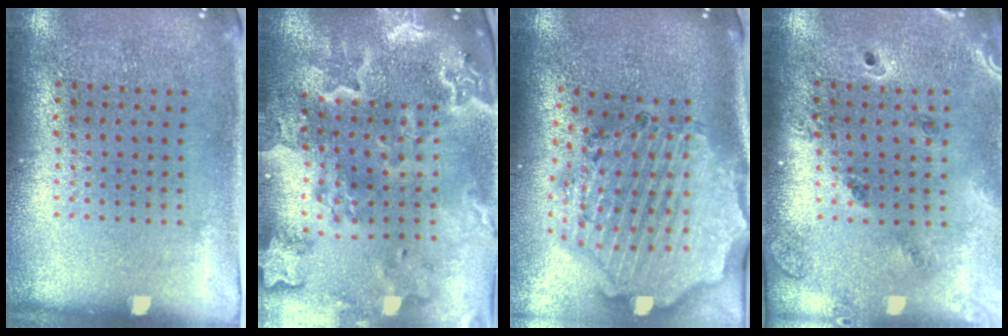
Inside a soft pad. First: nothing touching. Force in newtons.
{"total": 4.4, "press": 3.6, "slide": 2.5}
{"total": 3.2, "press": 2.9, "slide": 1.4}
{"total": 1.4, "press": 1.4, "slide": 0.3}